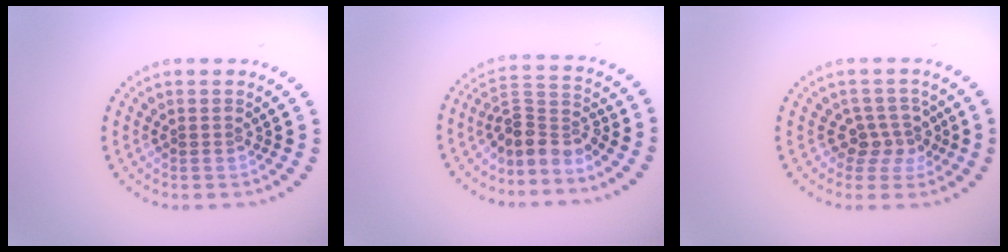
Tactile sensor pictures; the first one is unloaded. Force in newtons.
{"total": 3.3, "press": 2.3, "slide": 2.4}
{"total": 2.6, "press": 2.0, "slide": 1.7}